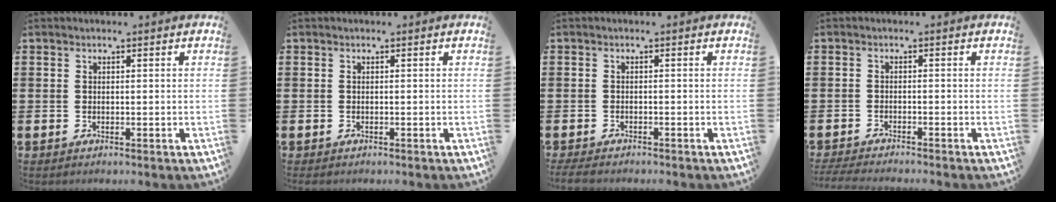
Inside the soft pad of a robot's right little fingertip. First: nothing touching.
{"total": 0.0}
{"total": 1.2, "force": [-1.0, 0.3, 0.6], "torque": [-0.012, 0.001, -0.021]}
{"total": 1.7, "force": [-1.6, -0.1, 0.5], "torque": [-0.006, 0.003, -0.032]}